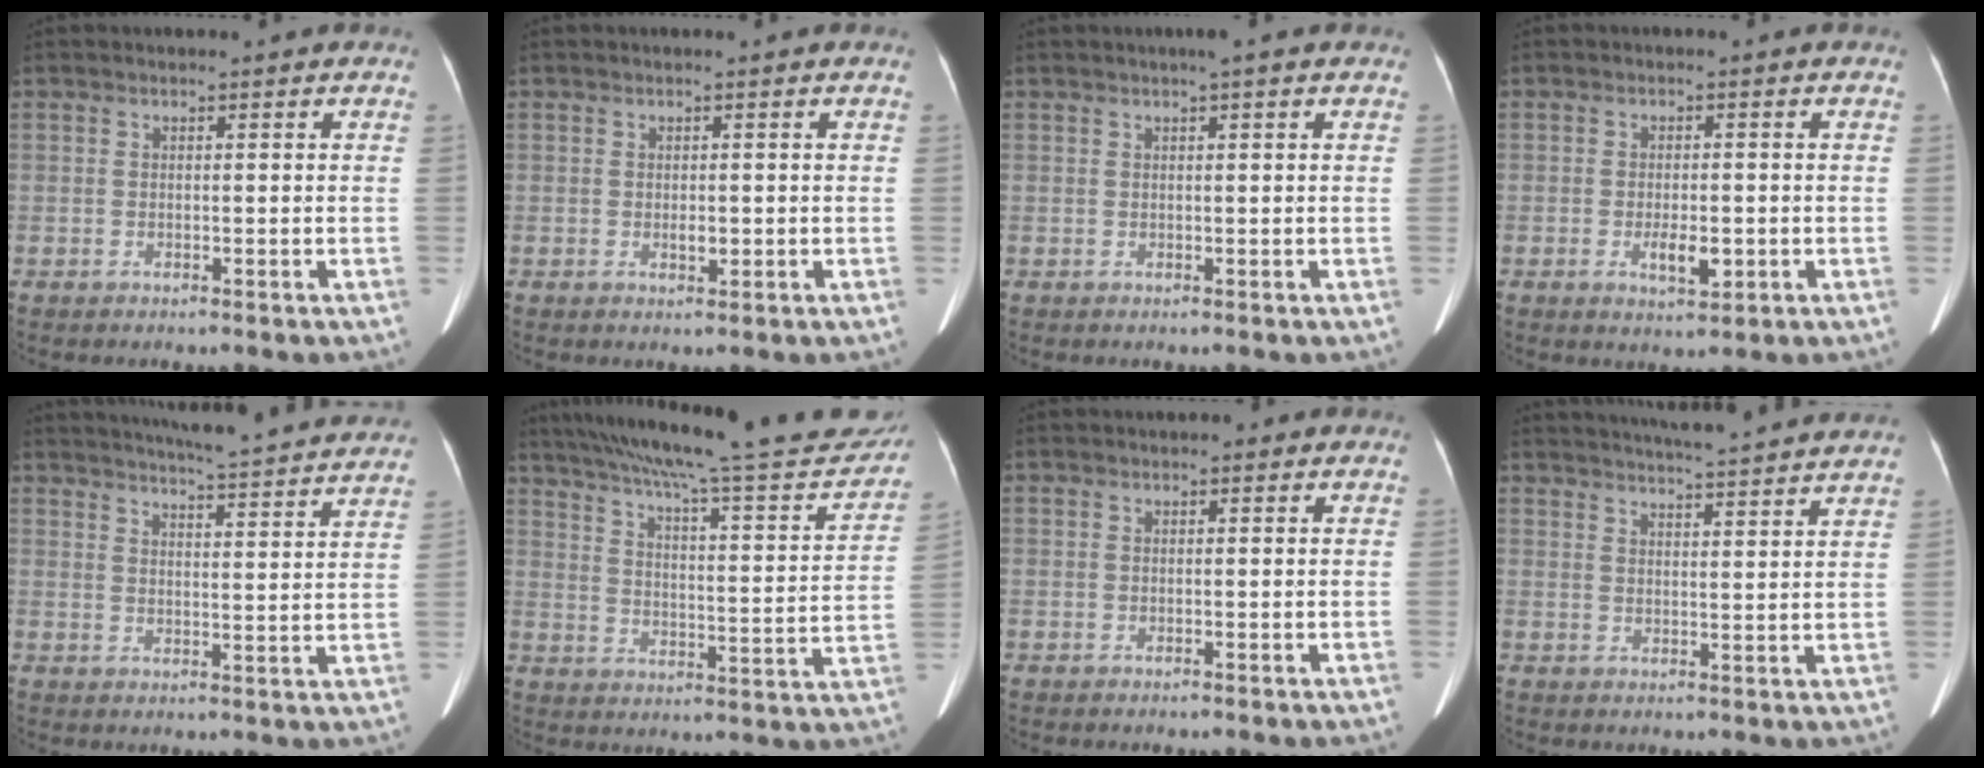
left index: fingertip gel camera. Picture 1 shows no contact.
{"total": 1.2, "force": [0.0, 0.6, 1.0], "torque": [-0.017, -0.001, 0.001]}
{"total": 1.8, "force": [1.1, 0.0, 1.4], "torque": [-0.023, 0.012, 0.016]}
{"total": 3.9, "force": [-1.1, 1.5, 3.4], "torque": [-0.061, -0.003, -0.013]}
{"total": 22.2, "force": [20.8, 0.5, 7.8], "torque": [-0.121, -0.034, 0.251]}
{"total": 29.2, "force": [25.6, 3.3, 13.6], "torque": [-0.212, -0.031, 0.331]}
{"total": 0.0}
{"total": 16.3, "force": [15.2, -0.2, 5.9], "torque": [-0.100, -0.005, 0.194]}